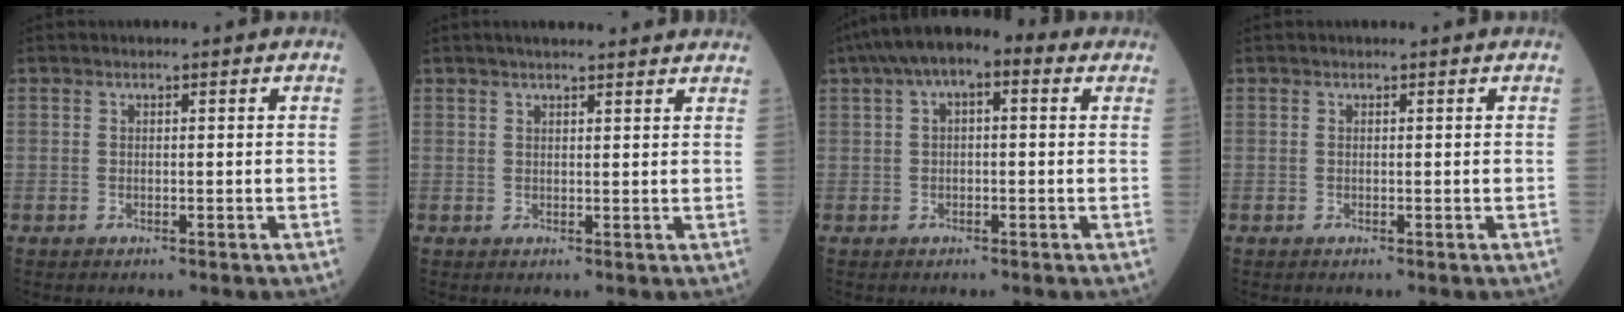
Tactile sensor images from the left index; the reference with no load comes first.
{"total": 8.3, "force": [7.2, 1.3, 3.9], "torque": [-0.049, 0.029, 0.088]}
{"total": 8.6, "force": [3.9, 3.3, 6.9], "torque": [-0.121, 0.046, 0.055]}
{"total": 0.0}